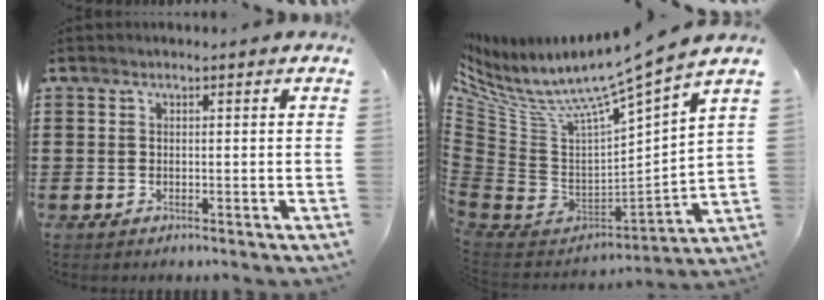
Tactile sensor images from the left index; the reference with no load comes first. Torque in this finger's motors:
{"motor_torque": [-0.01, 0.04, 0.11, 0.07]}